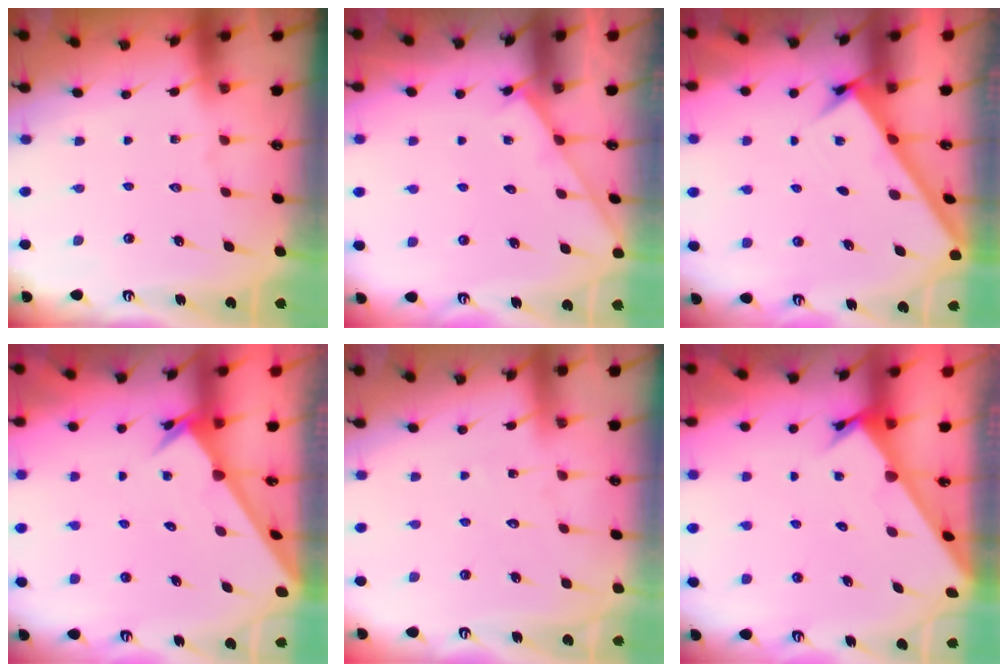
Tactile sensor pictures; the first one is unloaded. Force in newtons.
{"total": 2.9, "press": 2.9, "slide": 0.4}
{"total": 2.9, "press": 2.9, "slide": 0.4}
{"total": 3.2, "press": 3.2, "slide": 0.1}
{"total": 4.4, "press": 4.4, "slide": 0.4}
{"total": 2.1, "press": 2.1, "slide": 0.1}